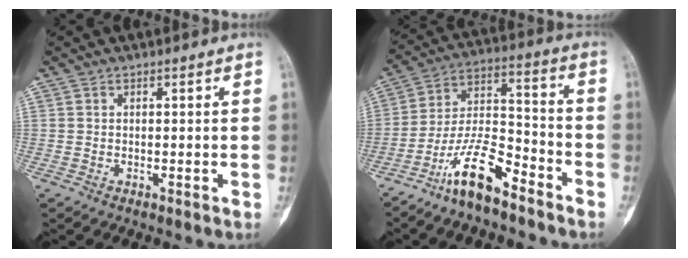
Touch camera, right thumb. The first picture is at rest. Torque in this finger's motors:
{"motor_torque": [0.20, 0.18, 1.03, -0.89, 0.02]}